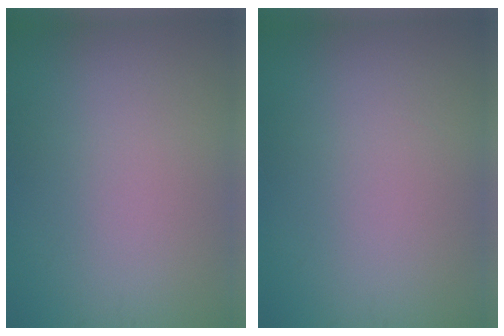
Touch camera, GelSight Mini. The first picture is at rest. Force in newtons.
{"total": 0.0}